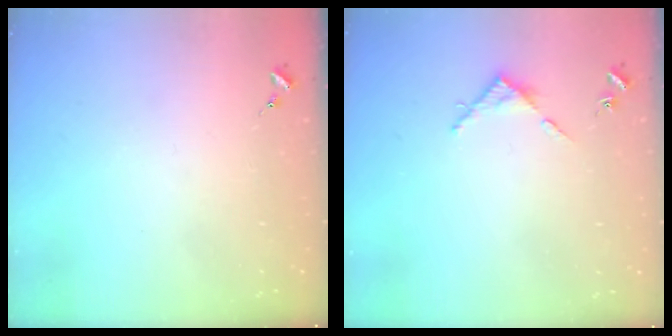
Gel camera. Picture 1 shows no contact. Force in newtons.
{"total": 4.7, "press": 4.7, "slide": 0.2}